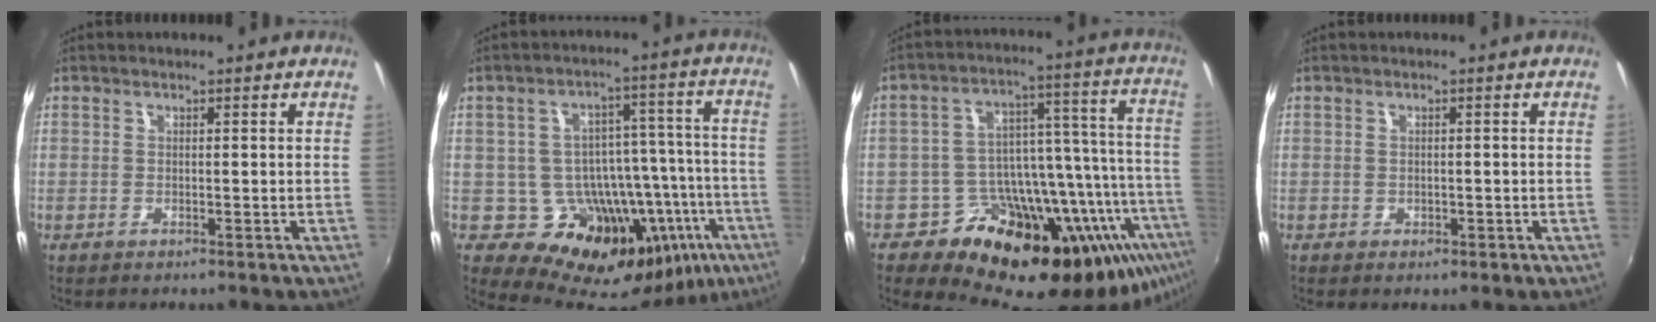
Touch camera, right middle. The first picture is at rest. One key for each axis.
{"total": 19.2, "fx": -8.9, "fy": 12.6, "fz": 11.4, "tx": -0.161, "ty": 0.008, "tz": -0.104}
{"total": 27.3, "fx": -17.6, "fy": 12.6, "fz": 16.7, "tx": -0.231, "ty": 0.002, "tz": -0.252}
{"total": 1.1, "fx": -0.4, "fy": 0.9, "fz": 0.4, "tx": -0.004, "ty": -0.003, "tz": -0.006}